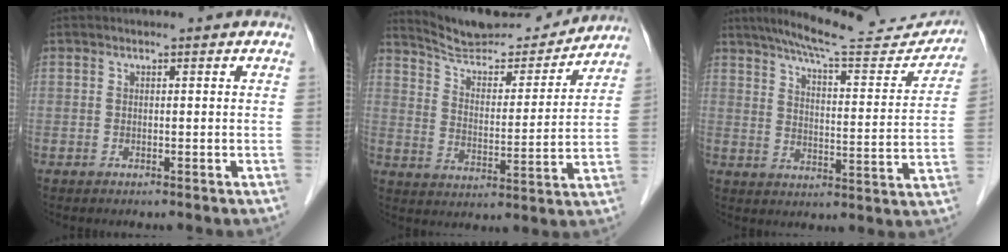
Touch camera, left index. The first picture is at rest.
{"total": 15.3, "force": [14.6, 2.2, 3.8], "torque": [-0.060, -0.011, 0.223]}
{"total": 17.5, "force": [16.2, 1.9, 6.4], "torque": [-0.094, -0.028, 0.212]}